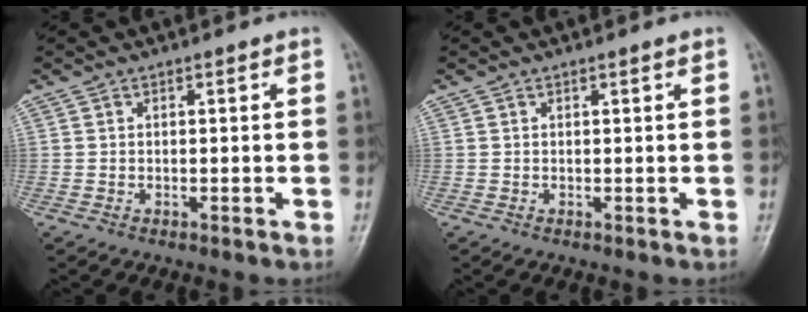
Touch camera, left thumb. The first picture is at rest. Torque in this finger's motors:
{"motor_torque": [0.01, 0.06, -0.16, 0.07, -0.02]}